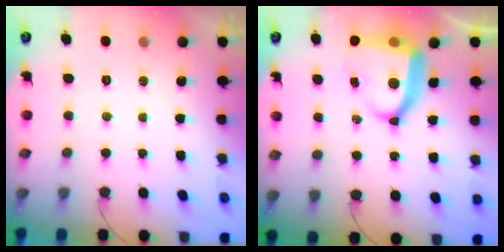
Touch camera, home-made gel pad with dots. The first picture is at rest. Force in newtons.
{"total": 13.9, "press": 13.9, "slide": 1.5}